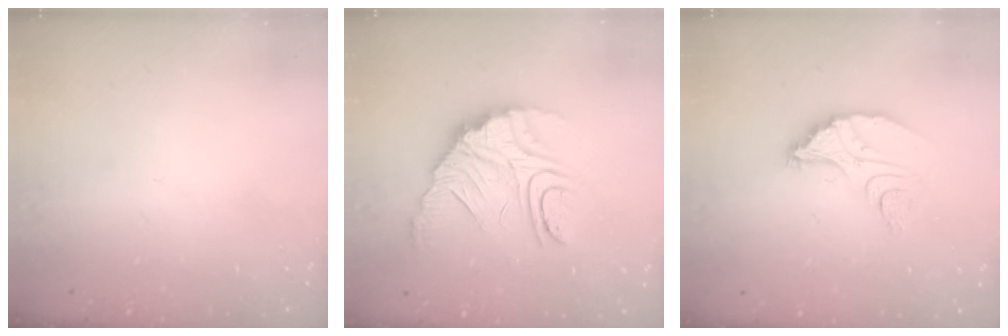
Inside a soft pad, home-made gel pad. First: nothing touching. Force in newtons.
{"total": 16.2, "press": 16.2, "slide": 1.4}
{"total": 8.8, "press": 8.8, "slide": 0.8}